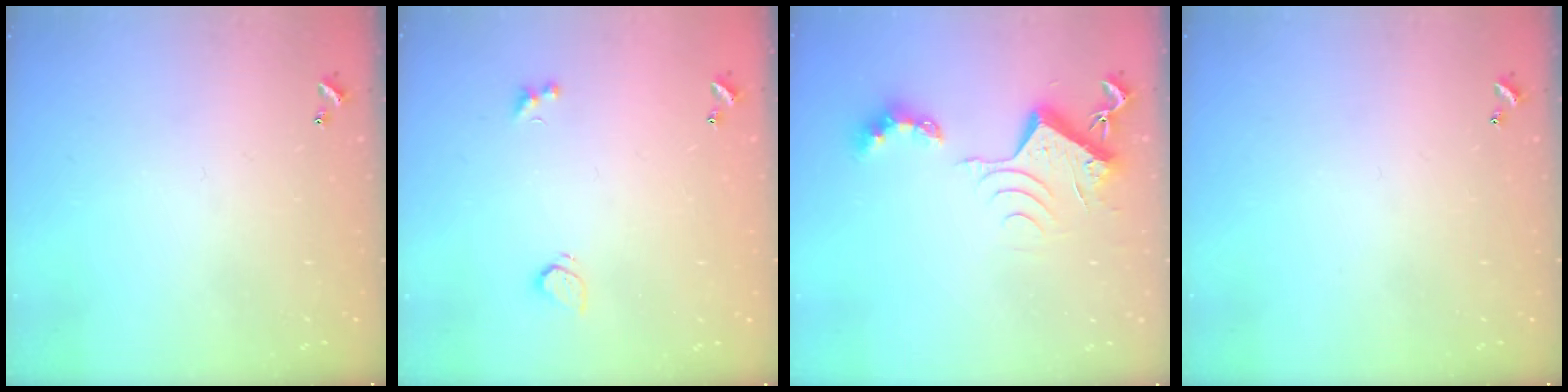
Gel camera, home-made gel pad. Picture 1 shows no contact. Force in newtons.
{"total": 2.1, "press": 1.8, "slide": 1.2}
{"total": 8.5, "press": 8.5, "slide": 0.9}
{"total": 0.0}